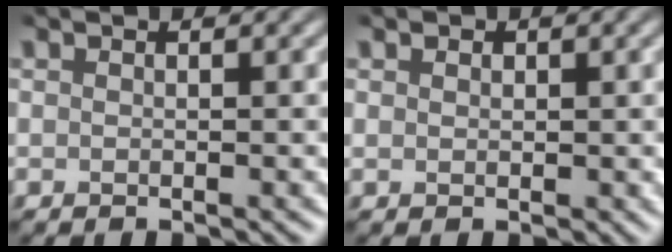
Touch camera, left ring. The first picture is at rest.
{"total": 1.0, "force": [0.4, 0.8, 0.3], "torque": [-0.004, -0.002, 0.006]}